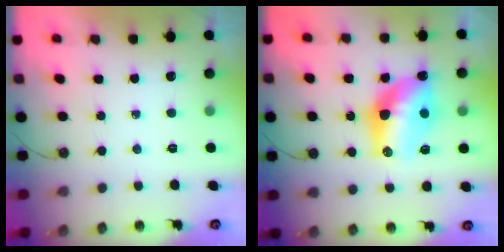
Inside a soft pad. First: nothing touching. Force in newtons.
{"total": 13.6, "press": 13.5, "slide": 1.2}